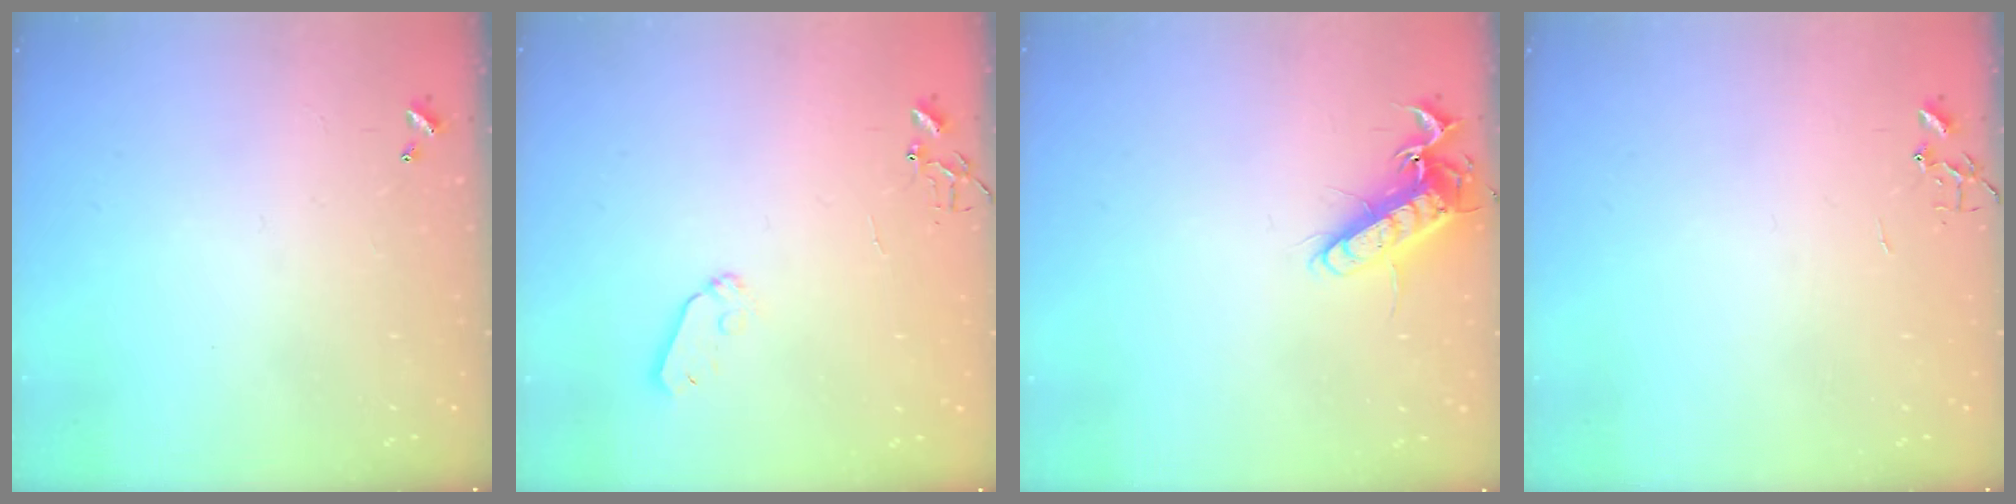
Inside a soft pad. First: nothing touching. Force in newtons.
{"total": 6.5, "press": 6.5, "slide": 0.6}
{"total": 13.3, "press": 13.2, "slide": 1.1}
{"total": 0.0}